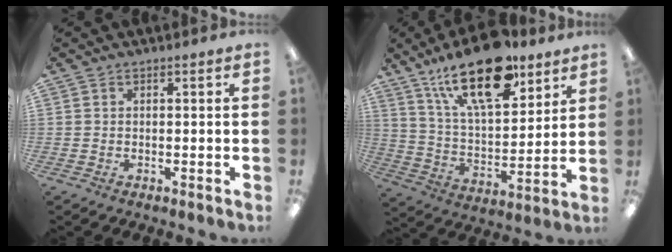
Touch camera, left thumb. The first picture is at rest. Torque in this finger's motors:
{"motor_torque": [0.43, 0.47, 1.63, -1.14, 0.18]}